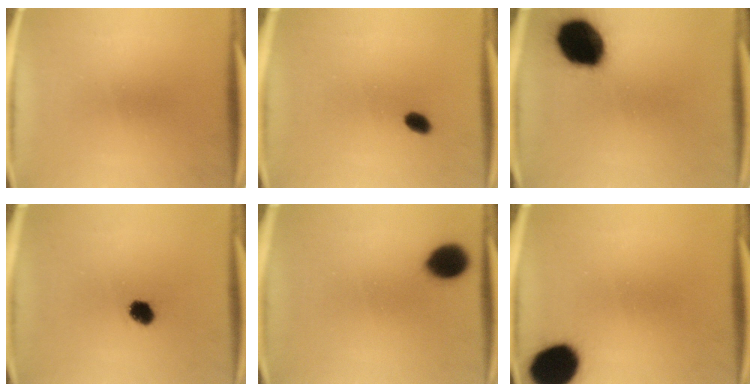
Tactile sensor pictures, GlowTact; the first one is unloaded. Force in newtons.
{"total": 2.4}
{"total": 19.2}
{"total": 2.6}
{"total": 9.1}
{"total": 15.0}